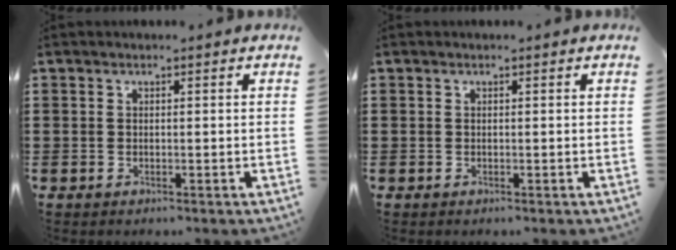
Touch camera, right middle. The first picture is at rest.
{"total": 0.0}